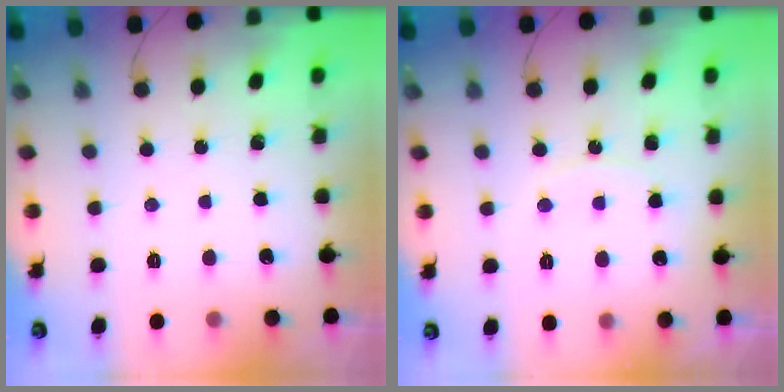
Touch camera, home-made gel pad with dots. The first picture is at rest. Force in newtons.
{"total": 6.5, "press": 6.5, "slide": 0.4}